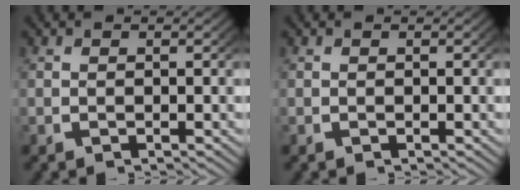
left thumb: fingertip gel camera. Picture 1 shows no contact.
{"total": 0.0}